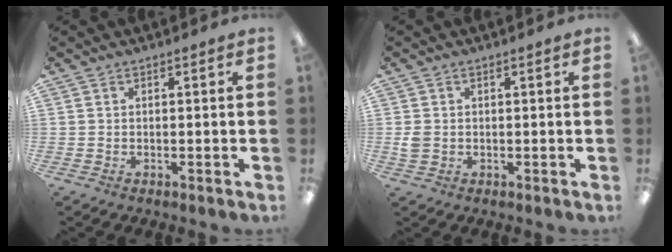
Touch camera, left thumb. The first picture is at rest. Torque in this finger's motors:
{"motor_torque": [0.35, 0.47, 0.59, -0.26, 0.01]}